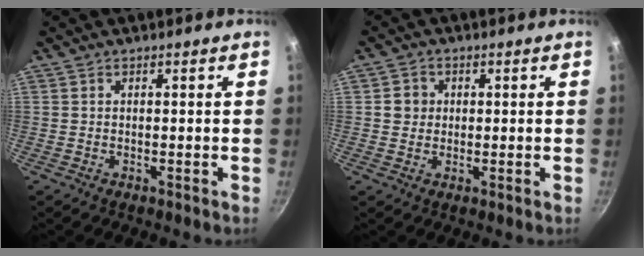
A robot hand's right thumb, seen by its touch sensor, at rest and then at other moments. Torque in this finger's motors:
{"motor_torque": [-0.55, 0.38, 0.09, -0.59, -0.06]}